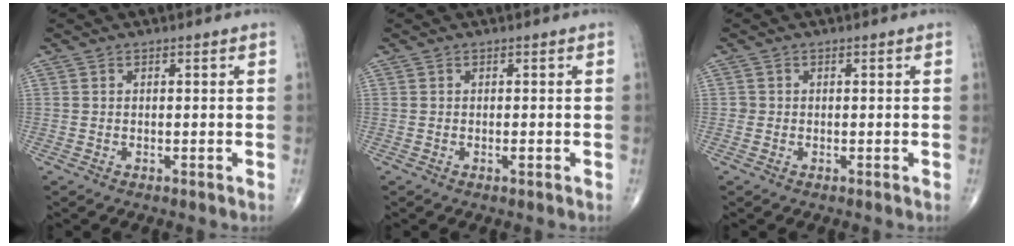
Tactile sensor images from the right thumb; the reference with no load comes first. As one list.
[{"total": 0.6, "force": [-0.2, 0.1, 0.5], "torque": [-0.010, -0.001, -0.003]}, {"total": 0.7, "force": [-0.1, 0.7, 0.0], "torque": [0.004, 0.004, -0.003]}]